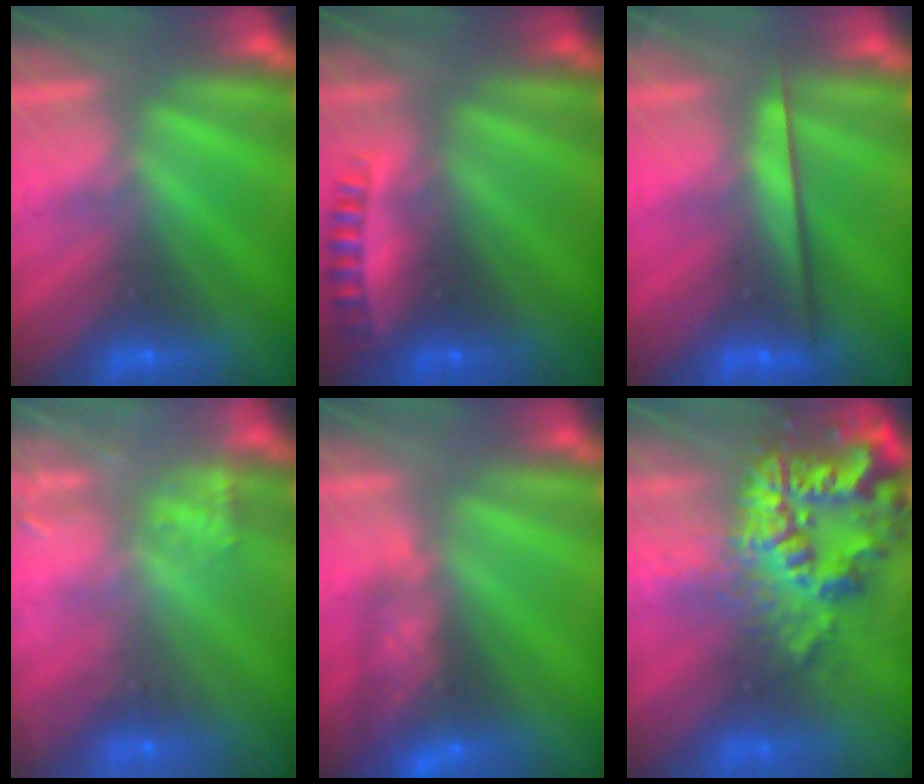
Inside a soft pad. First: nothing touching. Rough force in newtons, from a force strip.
{"total": 2.6}
{"total": 2.4}
{"total": 9.4}
{"total": 7.8}
{"total": 8.2}